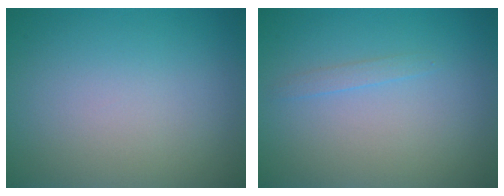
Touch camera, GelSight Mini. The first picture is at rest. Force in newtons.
{"total": 0.8, "press": 0.8, "slide": 0.1}